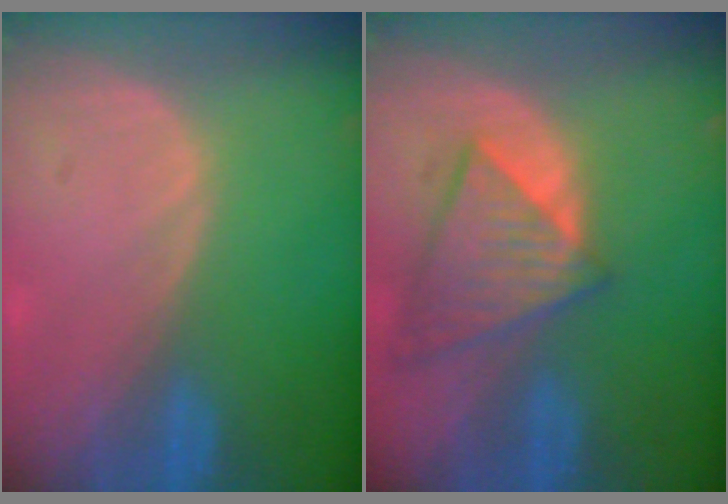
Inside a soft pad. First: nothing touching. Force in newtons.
{"total": 8.1, "press": 7.2, "slide": 3.6}